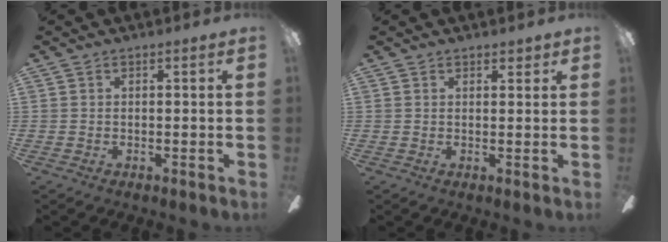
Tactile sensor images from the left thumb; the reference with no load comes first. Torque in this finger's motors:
{"motor_torque": [0.13, -0.04, -0.62, 0.10, 0.00]}